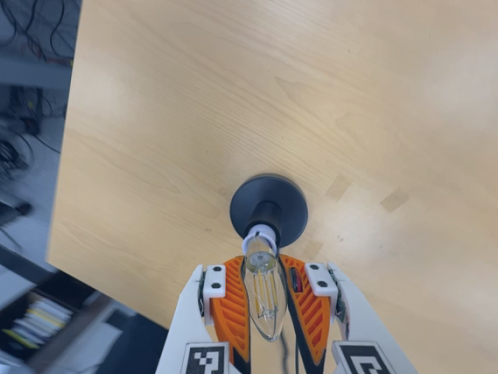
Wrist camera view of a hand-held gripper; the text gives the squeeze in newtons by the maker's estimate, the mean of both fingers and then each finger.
{"total": 20.8, "left": 22.2, "right": 19.5}